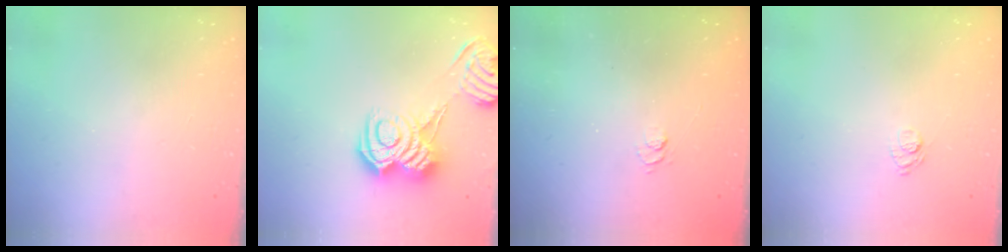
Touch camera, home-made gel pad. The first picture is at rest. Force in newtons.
{"total": 9.6, "press": 9.5, "slide": 1.1}
{"total": 2.7, "press": 2.2, "slide": 1.5}
{"total": 6.6, "press": 6.5, "slide": 1.4}